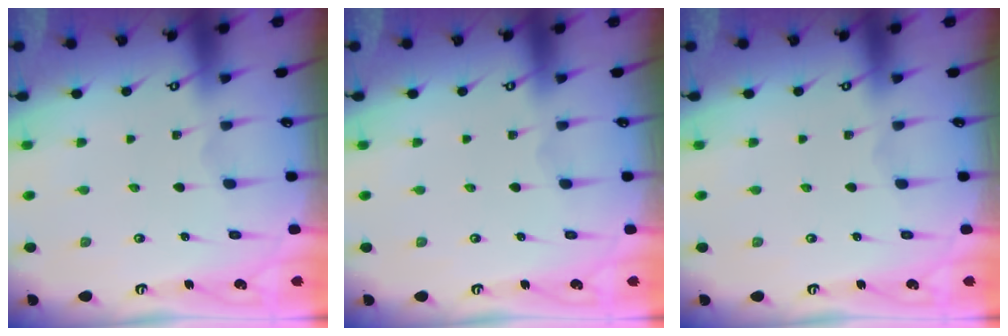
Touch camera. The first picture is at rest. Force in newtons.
{"total": 0.0}
{"total": 0.0}